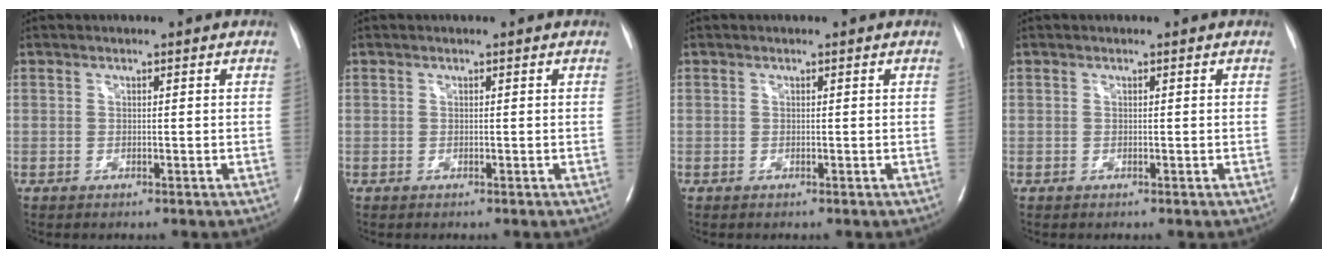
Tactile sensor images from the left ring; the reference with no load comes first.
{"total": 0.0}
{"total": 0.0}
{"total": 0.0}